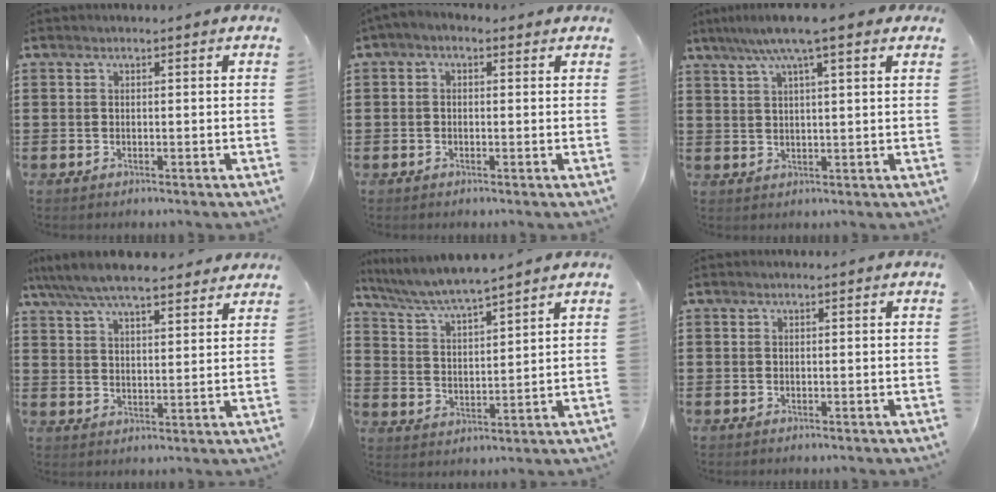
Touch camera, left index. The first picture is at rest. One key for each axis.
{"total": 1.4, "fx": -0.6, "fy": 0.7, "fz": 1.0, "tx": -0.026, "ty": 0.000, "tz": -0.014}
{"total": 7.5, "fx": 5.2, "fy": 0.7, "fz": 5.3, "tx": -0.115, "ty": 0.002, "tz": 0.091}
{"total": 7.1, "fx": 6.4, "fy": 1.3, "fz": 2.8, "tx": -0.078, "ty": -0.019, "tz": 0.116}
{"total": 5.3, "fx": 5.0, "fy": -0.2, "fz": 1.7, "tx": -0.055, "ty": -0.026, "tz": 0.084}
{"total": 0.0}